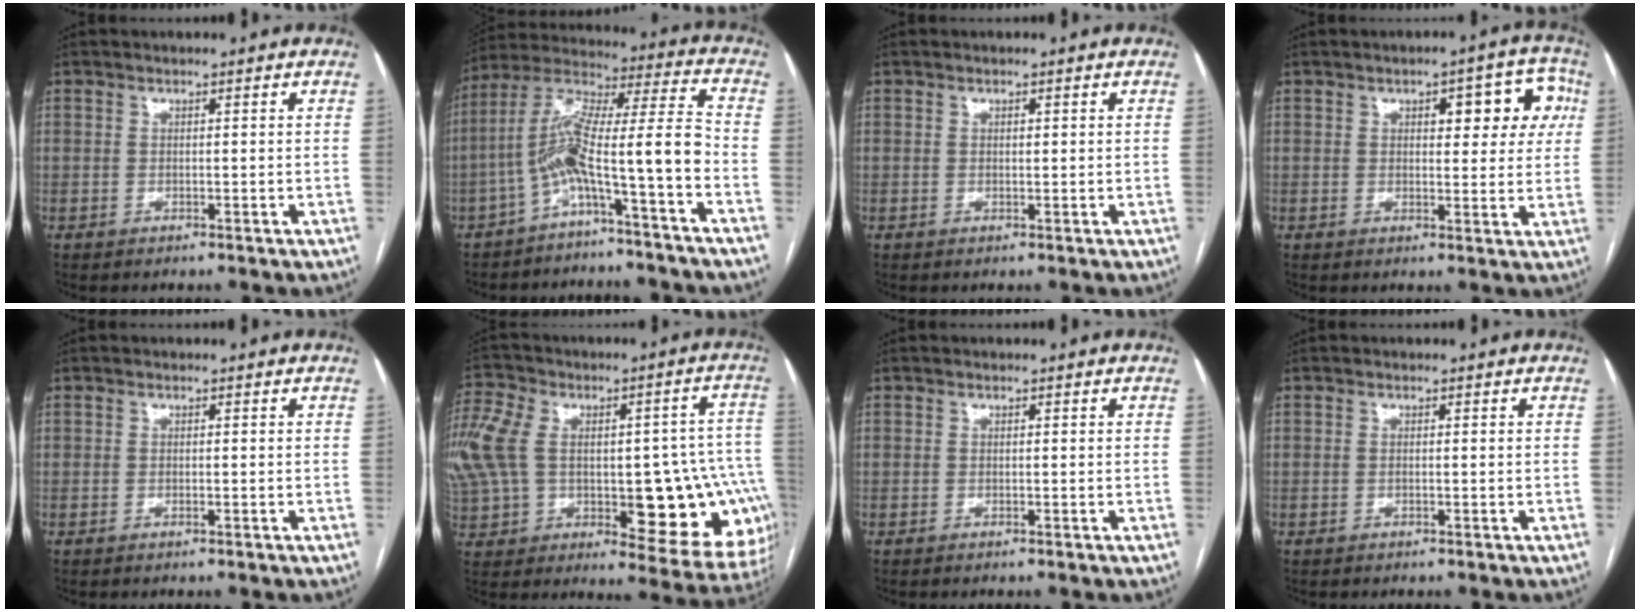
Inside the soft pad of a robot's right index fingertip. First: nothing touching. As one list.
[{"total": 11.5, "force": [-4.9, -0.1, 10.4], "torque": [-0.196, 0.047, -0.089]}, {"total": 0.6, "force": [0.2, 0.2, 0.6], "torque": [-0.011, 0.000, 0.002]}, {"total": 8.8, "force": [2.8, 3.6, 7.6], "torque": [-0.076, 0.024, 0.031]}, {"total": 0.0}, {"total": 31.0, "force": [-1.4, 15.8, 26.6], "torque": [-0.439, 0.067, 0.015]}, {"total": 0.0}, {"total": 0.0}]